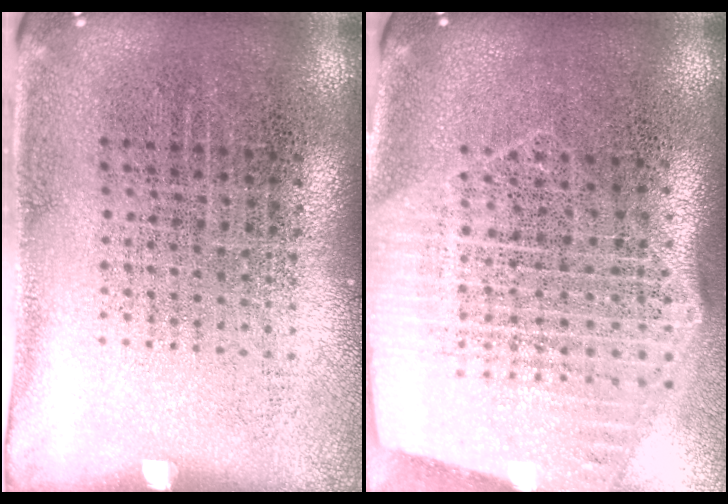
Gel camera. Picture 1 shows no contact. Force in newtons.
{"total": 2.6, "press": 2.2, "slide": 1.4}